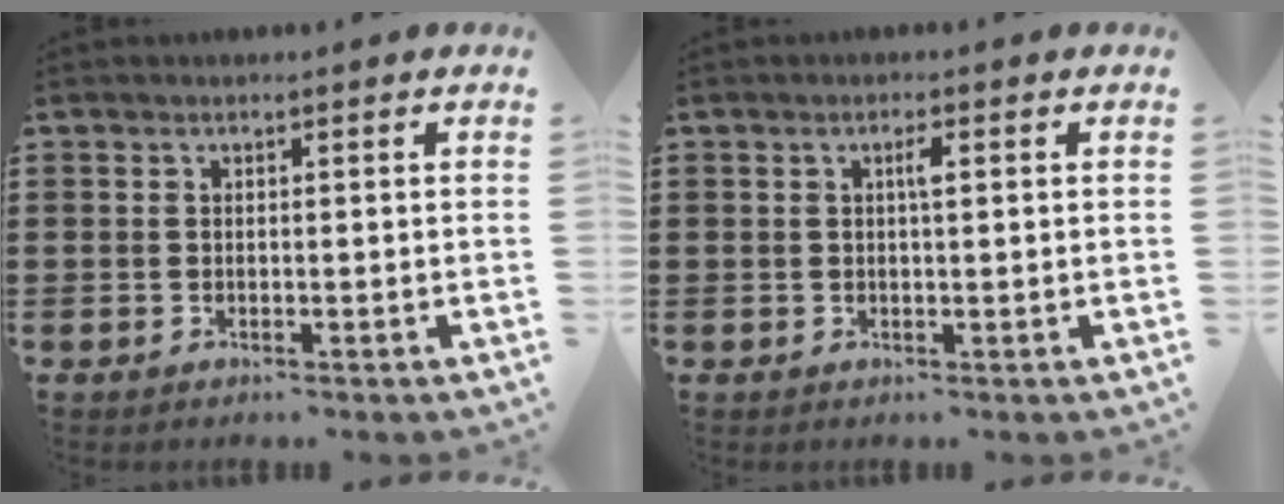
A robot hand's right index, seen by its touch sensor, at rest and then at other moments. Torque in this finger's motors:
{"motor_torque": [0.53, -0.14, 0.06, 0.05]}